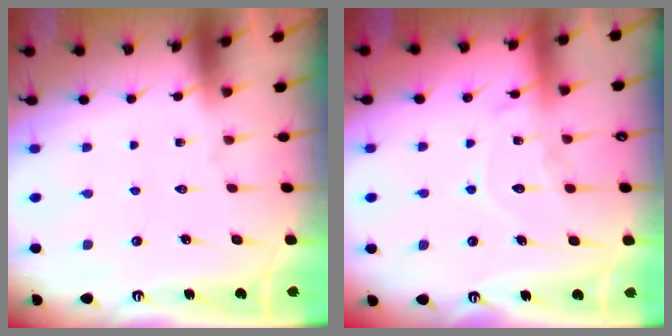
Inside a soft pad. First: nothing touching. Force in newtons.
{"total": 11.1, "press": 11.1, "slide": 1.0}